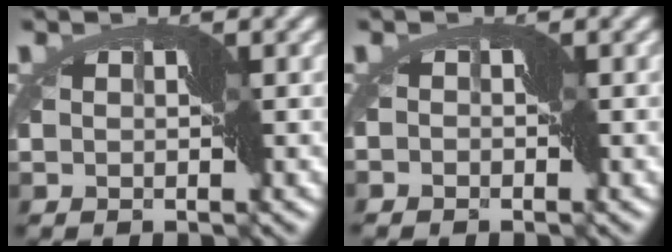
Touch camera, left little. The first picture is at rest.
{"total": 1.4, "force": [-1.3, 0.7, 0.2], "torque": [-0.008, 0.004, -0.024]}